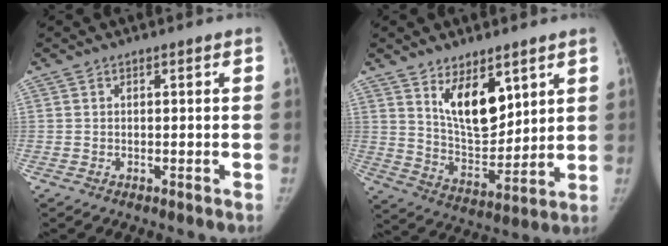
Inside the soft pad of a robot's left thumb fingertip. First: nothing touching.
{"total": 12.3, "force": [6.3, 6.1, 8.6], "torque": [-0.107, -0.056, 0.123]}